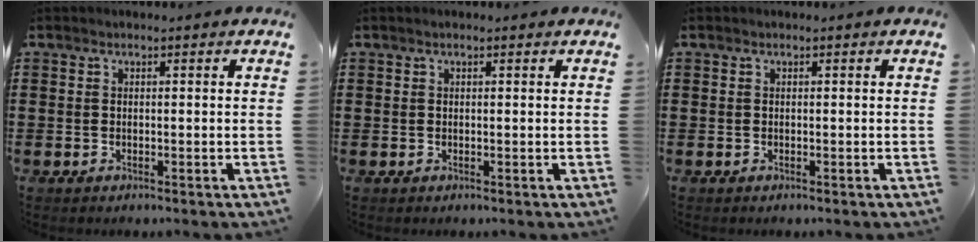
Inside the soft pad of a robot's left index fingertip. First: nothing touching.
{"total": 0.7, "force": [0.4, 0.0, 0.5], "torque": [-0.011, 0.001, 0.009]}
{"total": 0.0}